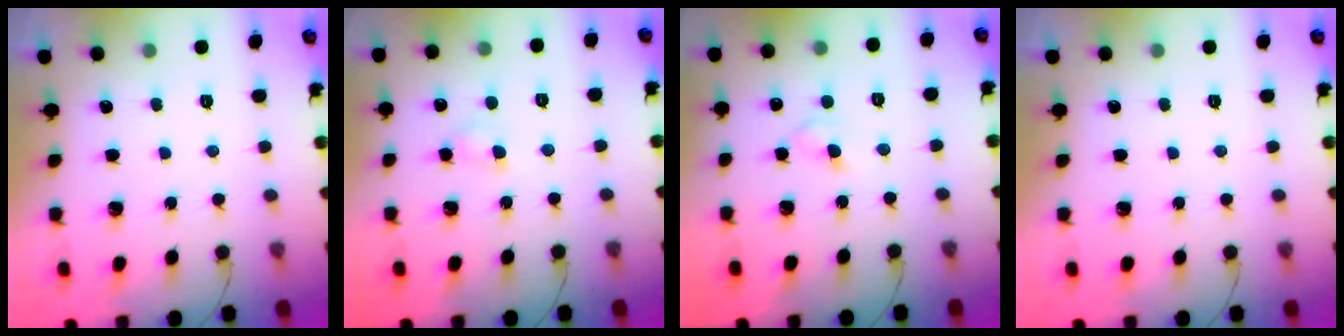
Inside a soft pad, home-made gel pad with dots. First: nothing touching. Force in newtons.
{"total": 2.7, "press": 2.5, "slide": 1.1}
{"total": 2.9, "press": 2.7, "slide": 1.1}
{"total": 0.0}